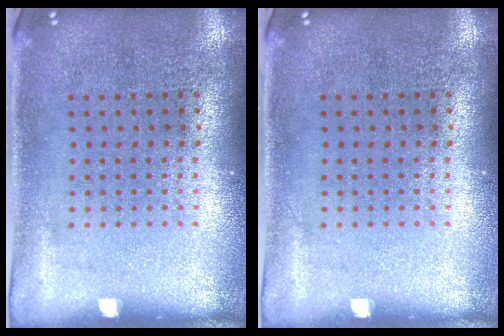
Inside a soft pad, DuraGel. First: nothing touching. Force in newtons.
{"total": 0.0}